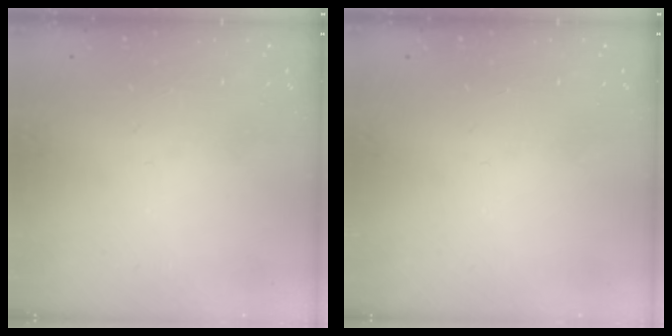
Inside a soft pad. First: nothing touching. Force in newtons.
{"total": 0.0}